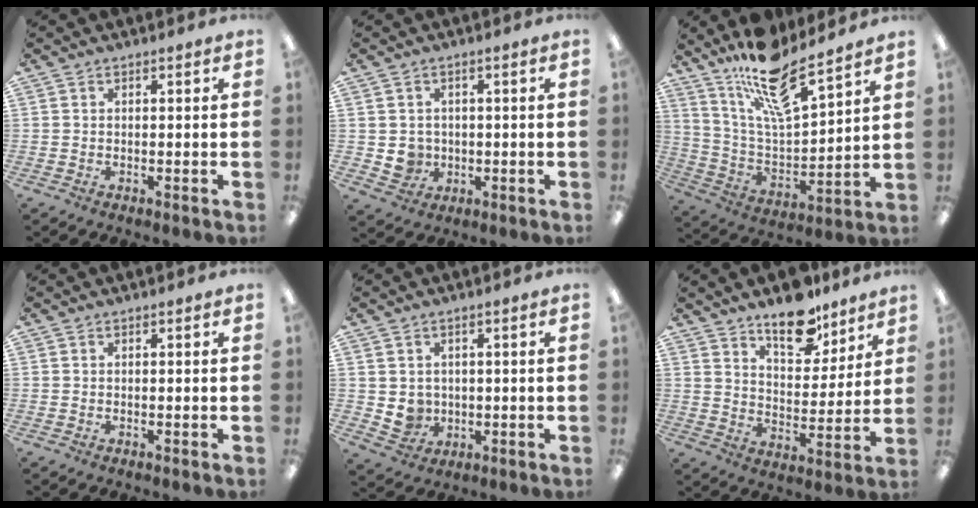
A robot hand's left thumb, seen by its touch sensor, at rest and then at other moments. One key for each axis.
{"total": 4.3, "fx": 0.3, "fy": 4.2, "fz": 1.1, "tx": -0.011, "ty": 0.004, "tz": 0.007}
{"total": 16.3, "fx": 12.8, "fy": 4.4, "fz": 9.2, "tx": -0.166, "ty": -0.085, "tz": 0.219}
{"total": 0.0}
{"total": 4.6, "fx": 1.3, "fy": 4.3, "fz": 1.0, "tx": -0.013, "ty": -0.002, "tz": 0.027}
{"total": 13.0, "fx": 10.5, "fy": 5.5, "fz": 5.3, "tx": -0.058, "ty": -0.073, "tz": 0.186}